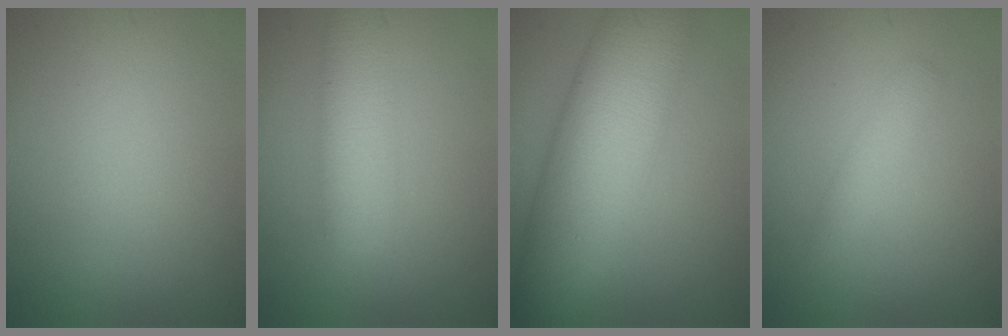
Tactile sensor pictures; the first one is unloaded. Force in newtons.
{"total": 4.2, "press": 4.2, "slide": 0.0}
{"total": 11.1, "press": 11.1, "slide": 0.0}
{"total": 1.7, "press": 1.7, "slide": 0.0}